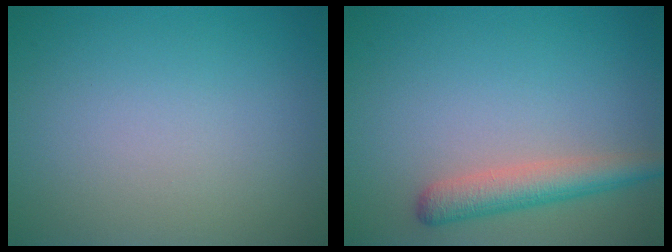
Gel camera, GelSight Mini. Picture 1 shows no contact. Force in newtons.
{"total": 3.4, "press": 3.4, "slide": 0.1}